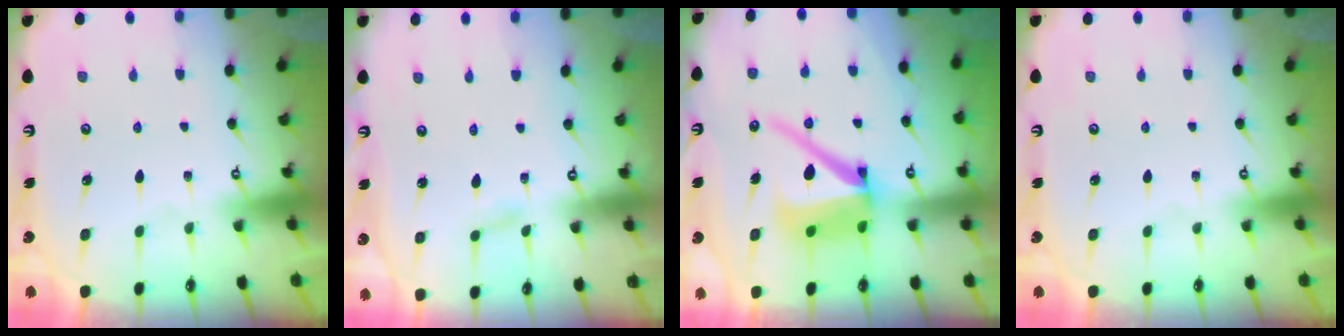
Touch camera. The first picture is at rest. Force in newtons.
{"total": 2.1, "press": 2.0, "slide": 0.2}
{"total": 14.0, "press": 13.9, "slide": 1.7}
{"total": 0.0}